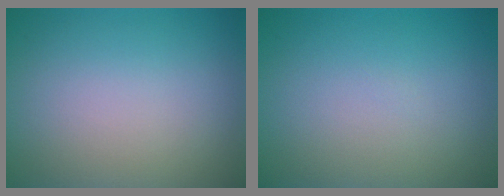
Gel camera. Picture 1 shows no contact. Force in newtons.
{"total": 0.0}